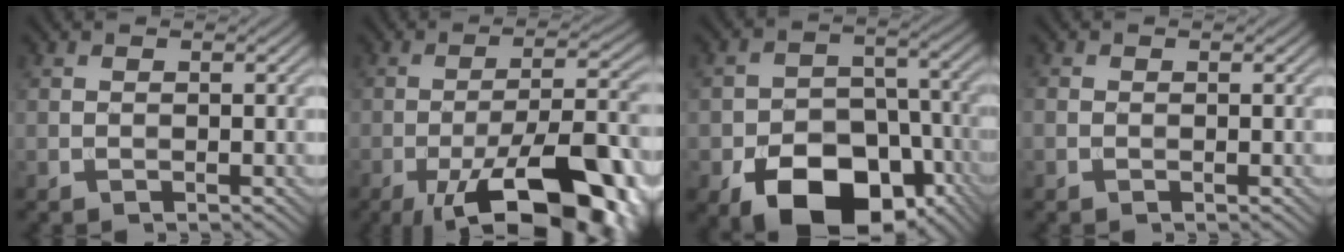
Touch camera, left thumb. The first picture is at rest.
{"total": 18.0, "force": [-8.9, 6.1, 14.4], "torque": [-0.207, 0.002, -0.135]}
{"total": 15.1, "force": [-7.7, 9.5, 8.8], "torque": [-0.149, -0.036, -0.122]}
{"total": 0.6, "force": [-0.4, 0.4, 0.2], "torque": [-0.010, -0.003, -0.010]}